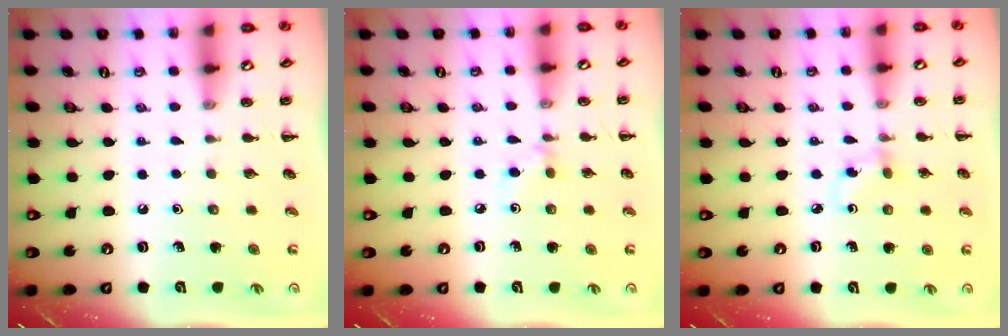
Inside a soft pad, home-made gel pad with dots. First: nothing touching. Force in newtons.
{"total": 3.5, "press": 3.3, "slide": 1.2}
{"total": 3.0, "press": 2.7, "slide": 1.2}